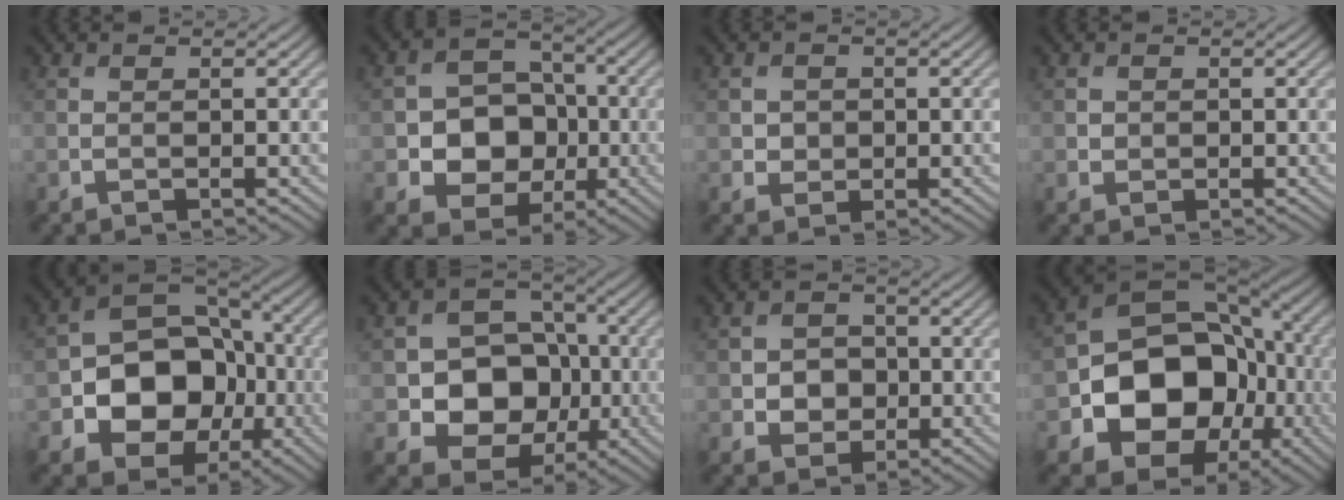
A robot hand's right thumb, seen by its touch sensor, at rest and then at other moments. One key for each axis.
{"total": 8.5, "fx": -1.7, "fy": 6.9, "fz": 4.7, "tx": -0.084, "ty": -0.005, "tz": -0.051}
{"total": 1.7, "fx": 0.0, "fy": 1.6, "fz": 0.6, "tx": -0.013, "ty": -0.004, "tz": -0.002}
{"total": 0.8, "fx": 0.1, "fy": 0.7, "fz": 0.2, "tx": -0.005, "ty": -0.002, "tz": 0.001}
{"total": 12.3, "fx": -3.0, "fy": 9.3, "fz": 7.5, "tx": -0.128, "ty": -0.013, "tz": -0.066}
{"total": 10.1, "fx": -1.7, "fy": 8.3, "fz": 5.6, "tx": -0.093, "ty": -0.007, "tz": -0.054}
{"total": 3.6, "fx": -0.6, "fy": 3.1, "fz": 1.8, "tx": -0.031, "ty": 0.000, "tz": -0.017}
{"total": 14.9, "fx": -3.7, "fy": 11.3, "fz": 9.0, "tx": -0.161, "ty": -0.030, "tz": -0.069}